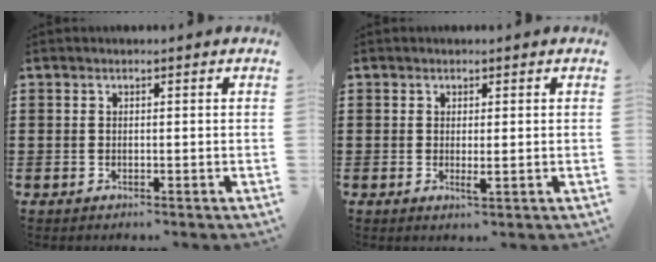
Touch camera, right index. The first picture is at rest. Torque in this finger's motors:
{"motor_torque": [0.07, 0.10, 0.13, 0.00]}